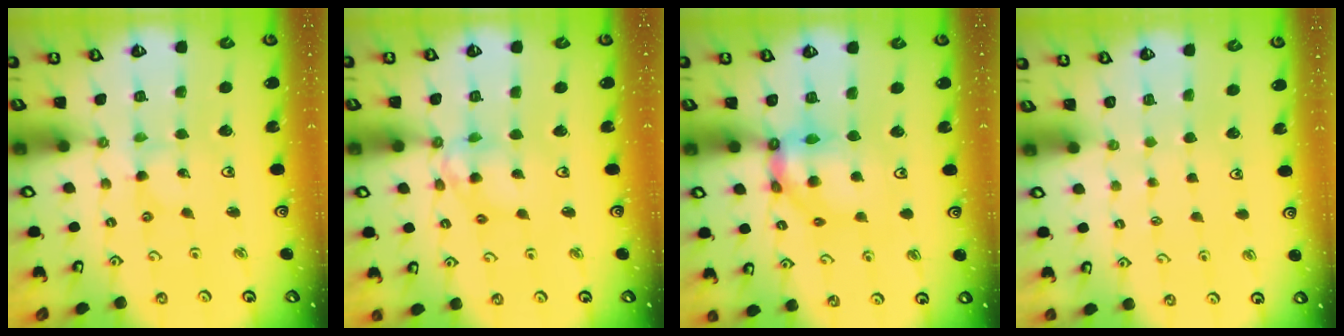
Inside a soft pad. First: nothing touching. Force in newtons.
{"total": 9.0, "press": 9.0, "slide": 1.0}
{"total": 8.4, "press": 8.3, "slide": 0.9}
{"total": 0.6, "press": 0.6, "slide": 0.1}